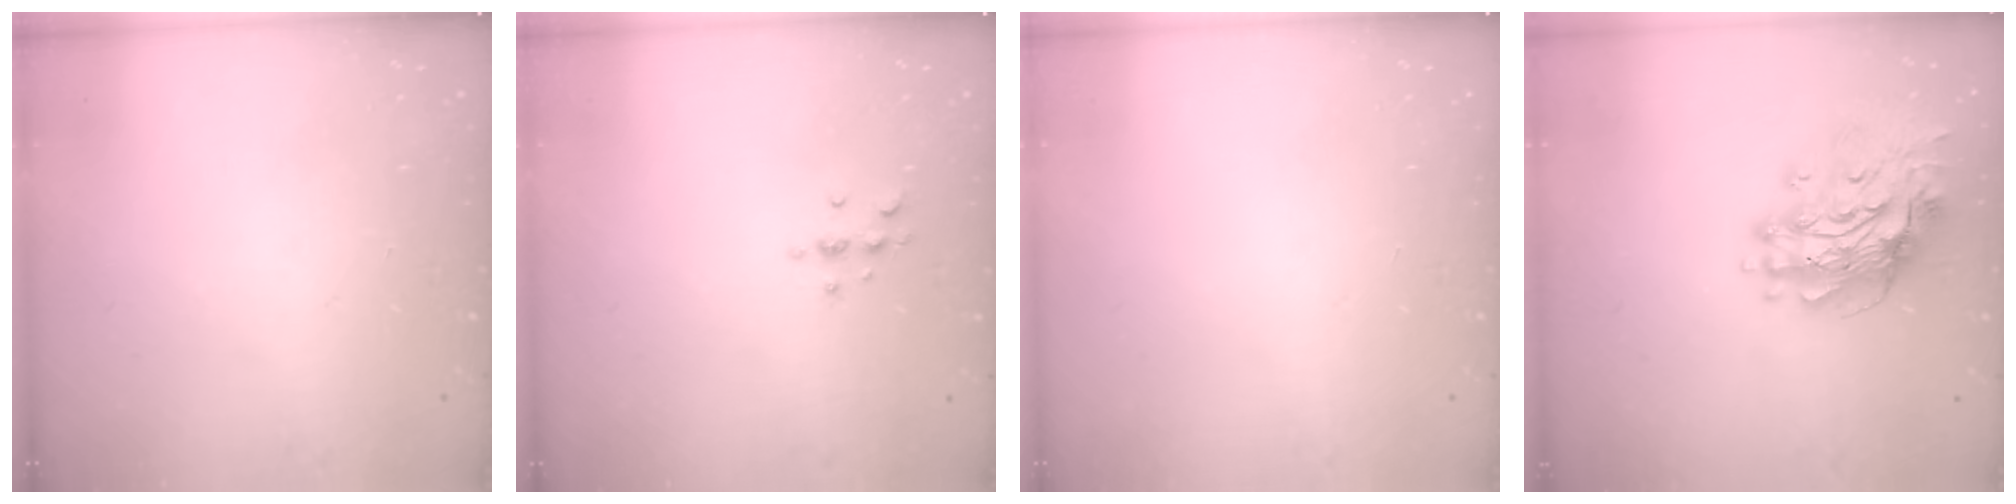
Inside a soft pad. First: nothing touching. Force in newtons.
{"total": 3.9, "press": 3.8, "slide": 0.5}
{"total": 0.0}
{"total": 17.5, "press": 17.4, "slide": 1.7}